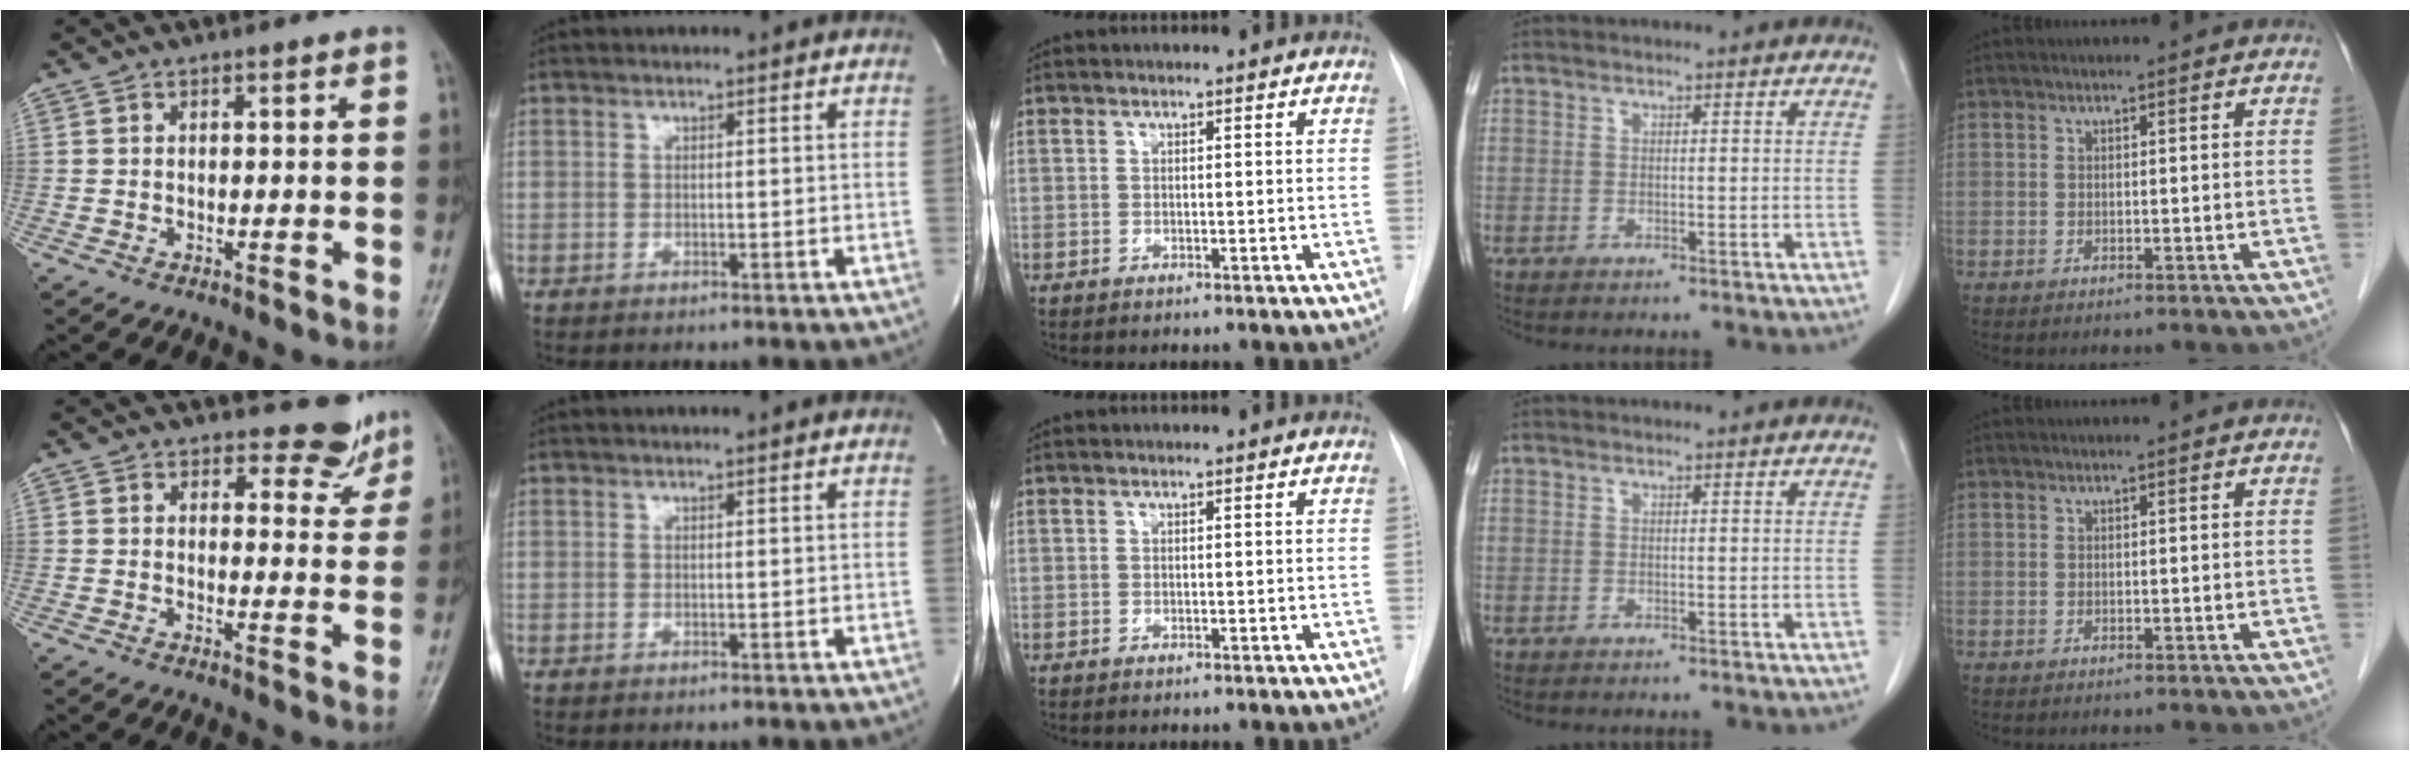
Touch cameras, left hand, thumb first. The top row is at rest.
{"thumb": {"total": 5.8, "force": [5.2, 2.5, -0.1], "torque": [0.029, -0.046, 0.053]}}